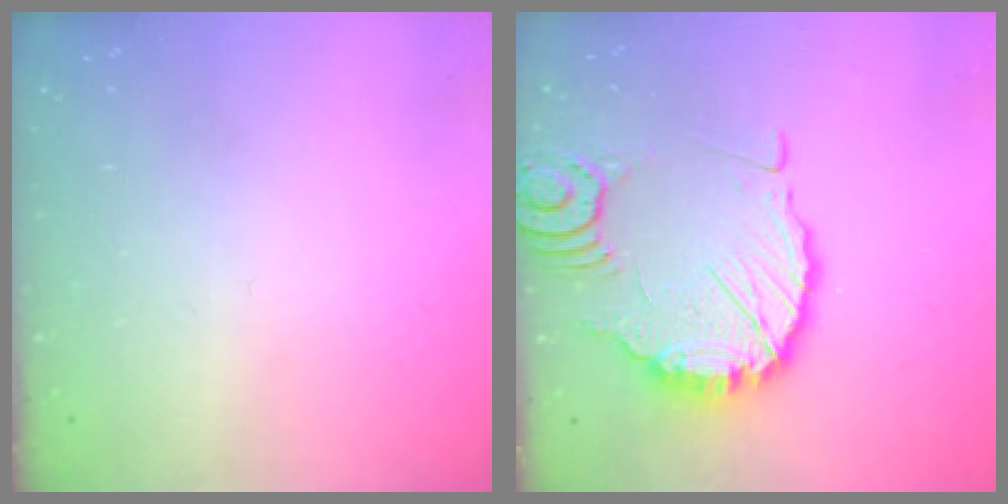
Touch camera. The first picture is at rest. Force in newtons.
{"total": 12.8, "press": 12.7, "slide": 1.7}